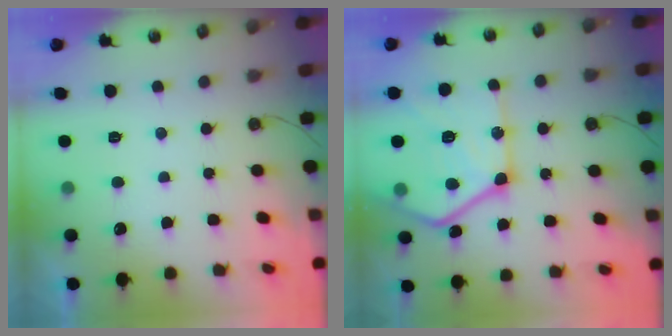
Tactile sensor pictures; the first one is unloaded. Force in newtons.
{"total": 25.8, "press": 25.7, "slide": 2.6}